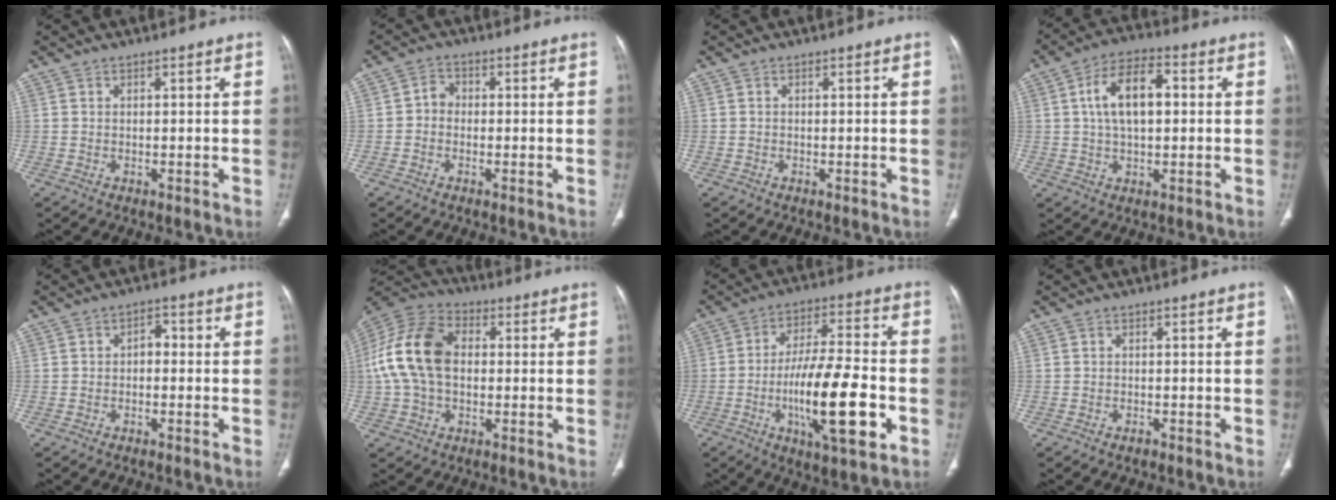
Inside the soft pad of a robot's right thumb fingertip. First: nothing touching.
{"total": 2.8, "force": [-0.6, 2.3, 1.4], "torque": [-0.012, 0.011, -0.021]}
{"total": 0.0}
{"total": 10.7, "force": [1.6, 5.7, 8.9], "torque": [-0.152, 0.019, 0.021]}
{"total": 2.6, "force": [-0.5, 1.8, 1.9], "torque": [-0.017, 0.015, -0.017]}
{"total": 15.5, "force": [0.7, 10.4, 11.4], "torque": [-0.224, 0.033, 0.005]}
{"total": 18.3, "force": [-5.1, 5.0, 16.8], "torque": [-0.287, 0.017, -0.081]}
{"total": 0.8, "force": [-0.6, 0.4, 0.3], "torque": [-0.006, 0.001, -0.012]}